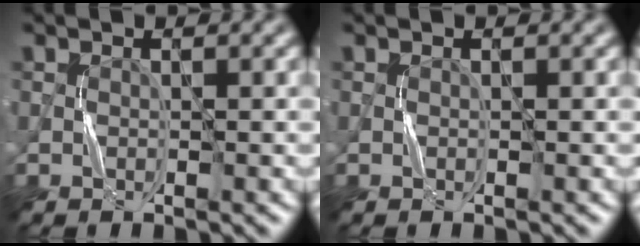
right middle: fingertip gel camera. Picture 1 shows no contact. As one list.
[{"total": 0.0}]